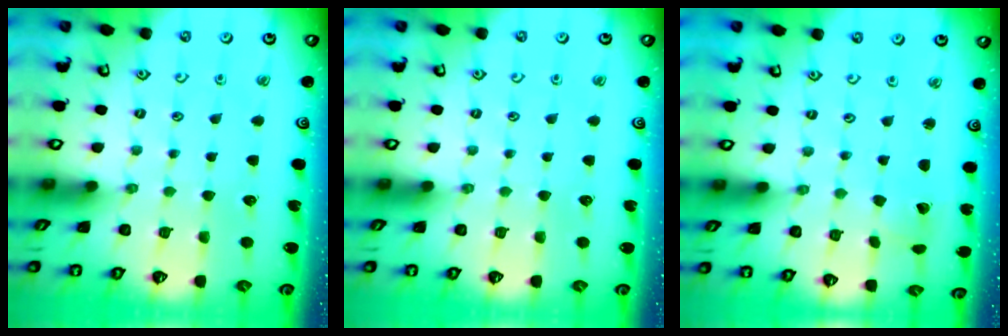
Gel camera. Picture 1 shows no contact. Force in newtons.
{"total": 0.0}
{"total": 1.7, "press": 1.7, "slide": 0.2}